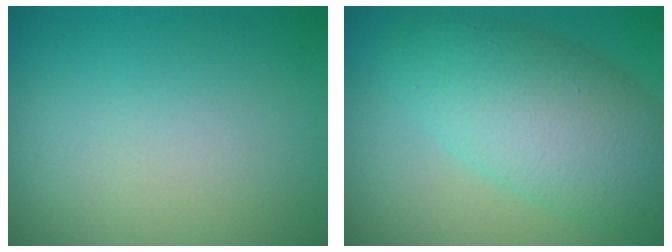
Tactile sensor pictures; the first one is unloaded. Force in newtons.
{"total": 7.5, "press": 7.5, "slide": 0.3}